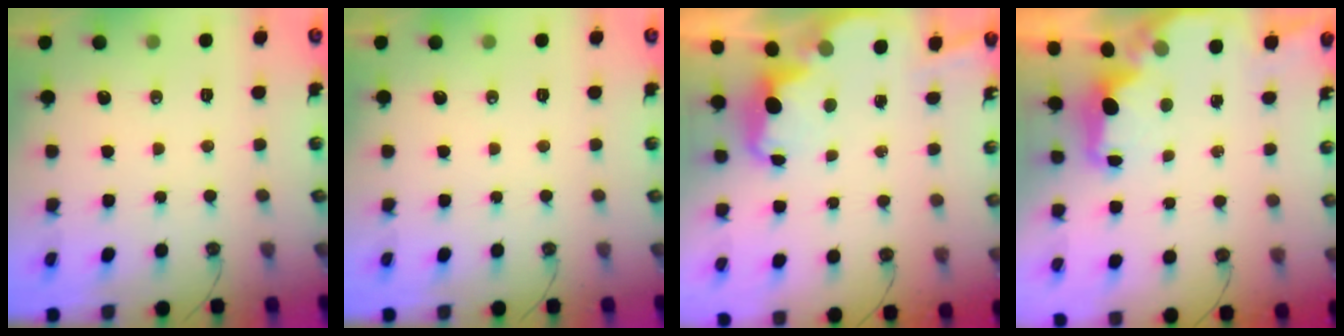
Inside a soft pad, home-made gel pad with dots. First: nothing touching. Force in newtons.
{"total": 0.0}
{"total": 3.5, "press": 3.5, "slide": 0.7}
{"total": 3.0, "press": 2.9, "slide": 0.5}